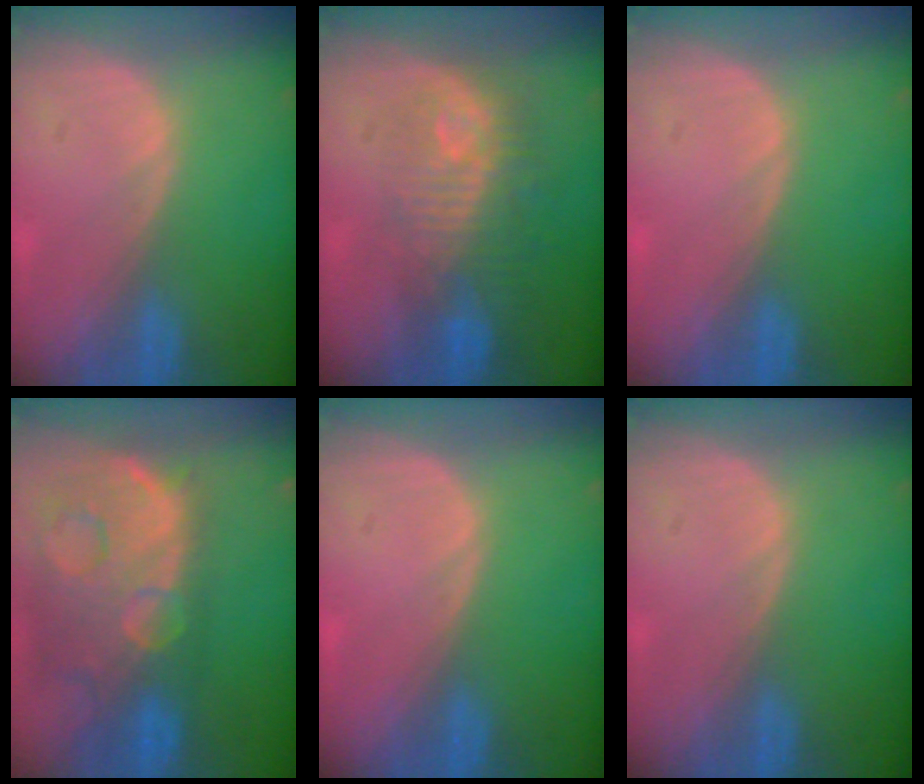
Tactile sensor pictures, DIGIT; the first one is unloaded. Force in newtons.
{"total": 9.8, "press": 8.9, "slide": 4.1}
{"total": 0.0}
{"total": 14.5, "press": 11.7, "slide": 8.4}
{"total": 0.0}
{"total": 0.0}